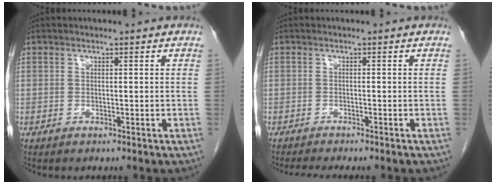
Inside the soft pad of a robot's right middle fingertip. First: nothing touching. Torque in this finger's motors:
{"motor_torque": [0.54, -0.34, 0.09, 0.01]}